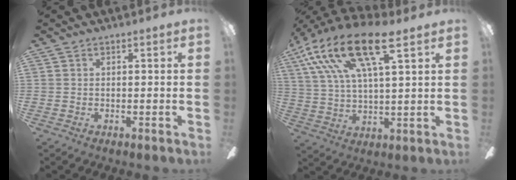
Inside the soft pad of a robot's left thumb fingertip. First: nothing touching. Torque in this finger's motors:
{"motor_torque": [0.78, 0.79, 1.46, -1.31, 0.63]}